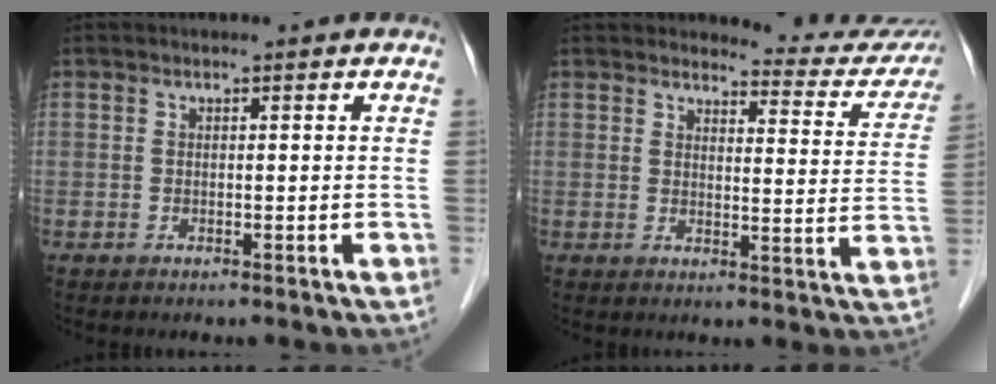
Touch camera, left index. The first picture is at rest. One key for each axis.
{"total": 11.9, "fx": 11.7, "fy": 1.8, "fz": 0.9, "tx": 0.015, "ty": -0.065, "tz": 0.109}